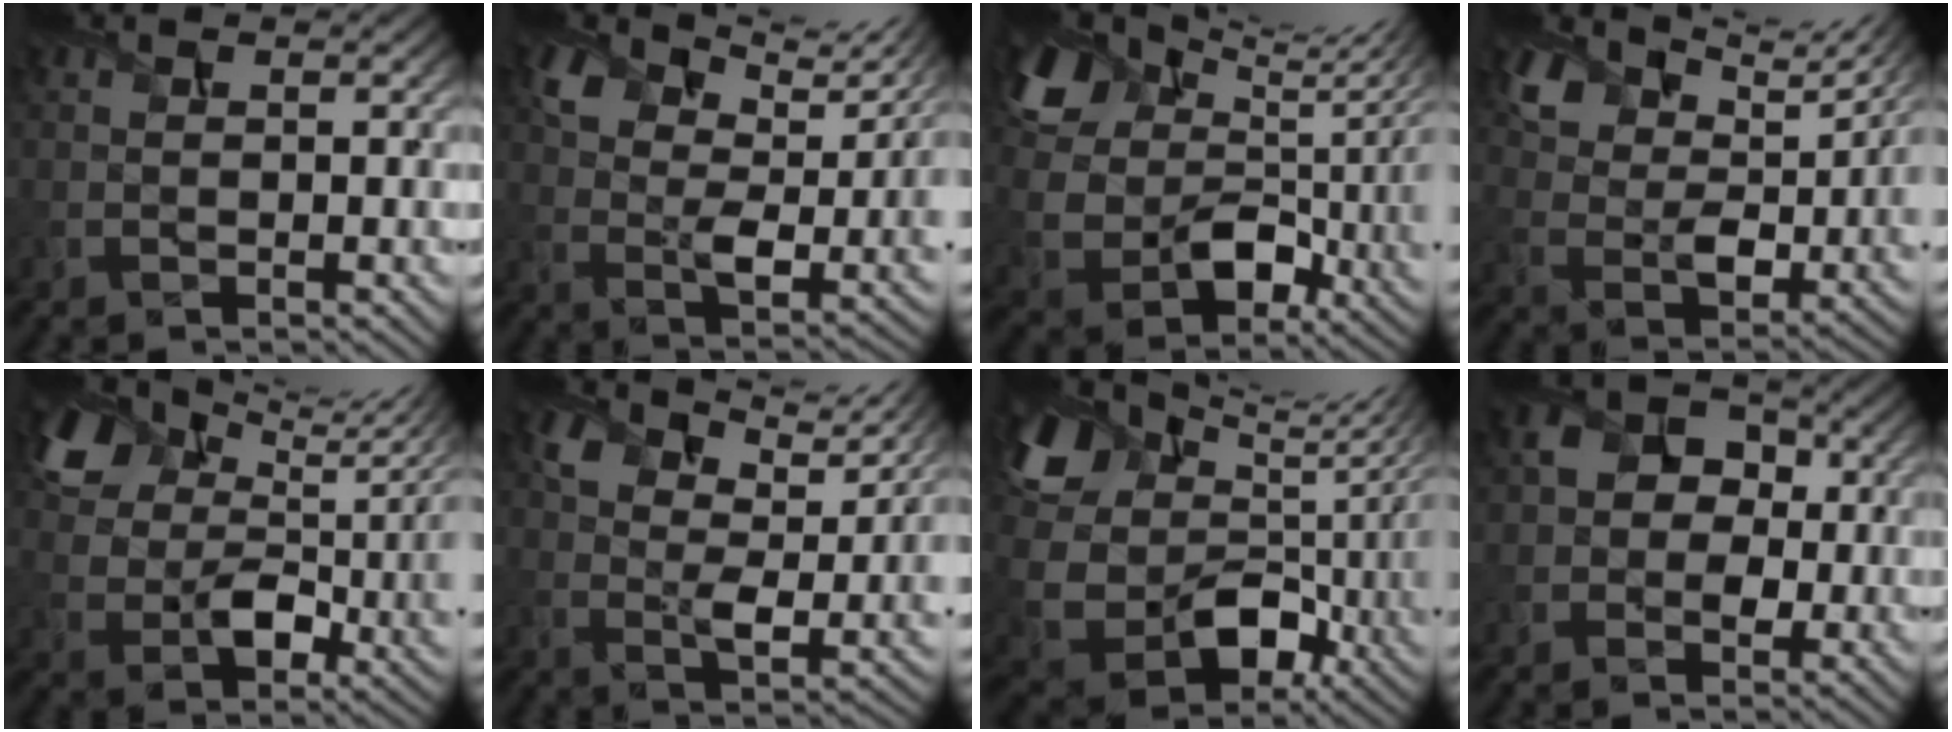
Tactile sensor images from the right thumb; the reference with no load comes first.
{"total": 11.2, "force": [7.7, 4.7, 6.6], "torque": [-0.147, -0.004, 0.145]}
{"total": 14.1, "force": [6.5, 8.9, 8.7], "torque": [-0.205, 0.001, 0.131]}
{"total": 10.7, "force": [8.0, 4.7, 5.3], "torque": [-0.128, 0.000, 0.153]}
{"total": 13.1, "force": [7.2, 7.8, 7.8], "torque": [-0.171, 0.006, 0.137]}
{"total": 10.1, "force": [6.9, 4.3, 6.1], "torque": [-0.136, -0.006, 0.134]}
{"total": 16.4, "force": [5.8, 11.1, 10.6], "torque": [-0.264, -0.001, 0.114]}
{"total": 6.0, "force": [-0.1, 4.8, 3.5], "torque": [-0.060, 0.006, -0.015]}